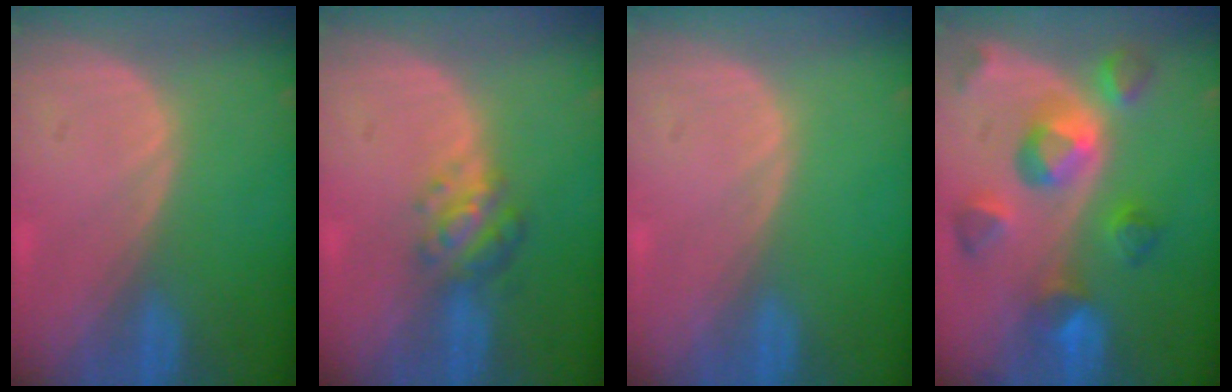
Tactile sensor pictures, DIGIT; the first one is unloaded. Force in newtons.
{"total": 4.9, "press": 4.5, "slide": 1.9}
{"total": 0.0}
{"total": 9.5, "press": 8.6, "slide": 3.9}